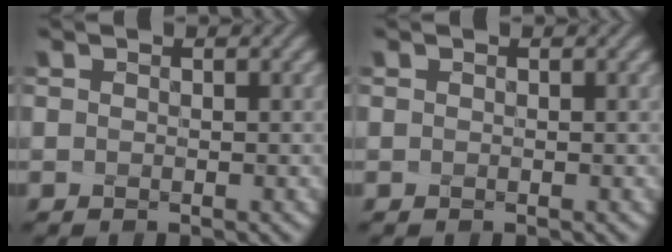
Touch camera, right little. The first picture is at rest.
{"total": 0.0}